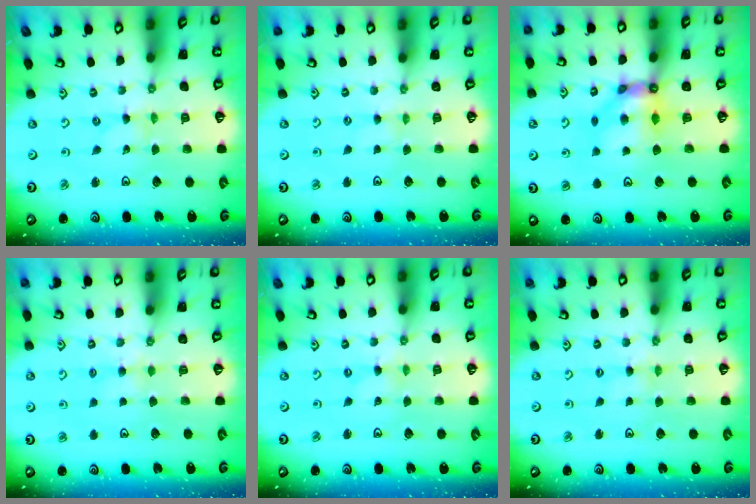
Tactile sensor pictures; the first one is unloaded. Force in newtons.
{"total": 1.3, "press": 1.3, "slide": 0.4}
{"total": 9.1, "press": 9.1, "slide": 0.8}
{"total": 3.9, "press": 3.9, "slide": 0.4}
{"total": 0.0}
{"total": 1.3, "press": 1.2, "slide": 0.3}